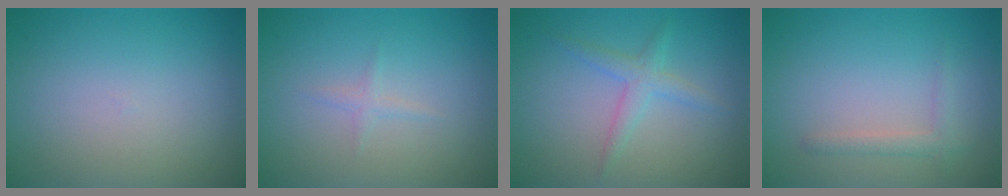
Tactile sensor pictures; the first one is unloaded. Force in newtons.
{"total": 0.8, "press": 0.8, "slide": 0.1}
{"total": 2.0, "press": 2.0, "slide": 0.1}
{"total": 1.4, "press": 1.4, "slide": 0.1}